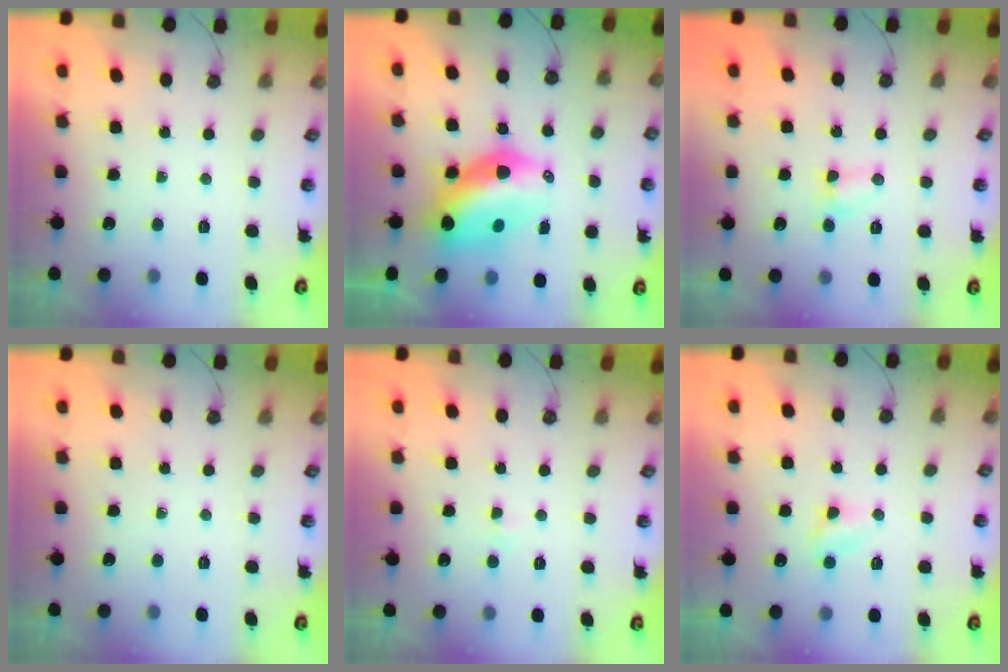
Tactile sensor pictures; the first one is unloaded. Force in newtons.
{"total": 12.8, "press": 12.8, "slide": 1.4}
{"total": 3.7, "press": 3.6, "slide": 1.0}
{"total": 0.0}
{"total": 2.3, "press": 2.3, "slide": 0.4}
{"total": 4.5, "press": 4.4, "slide": 0.6}